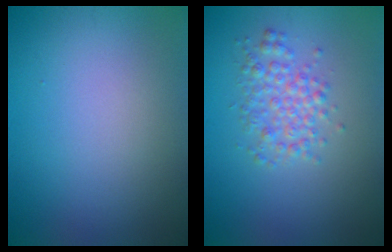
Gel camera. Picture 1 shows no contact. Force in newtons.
{"total": 2.8, "press": 2.8, "slide": 0.0}